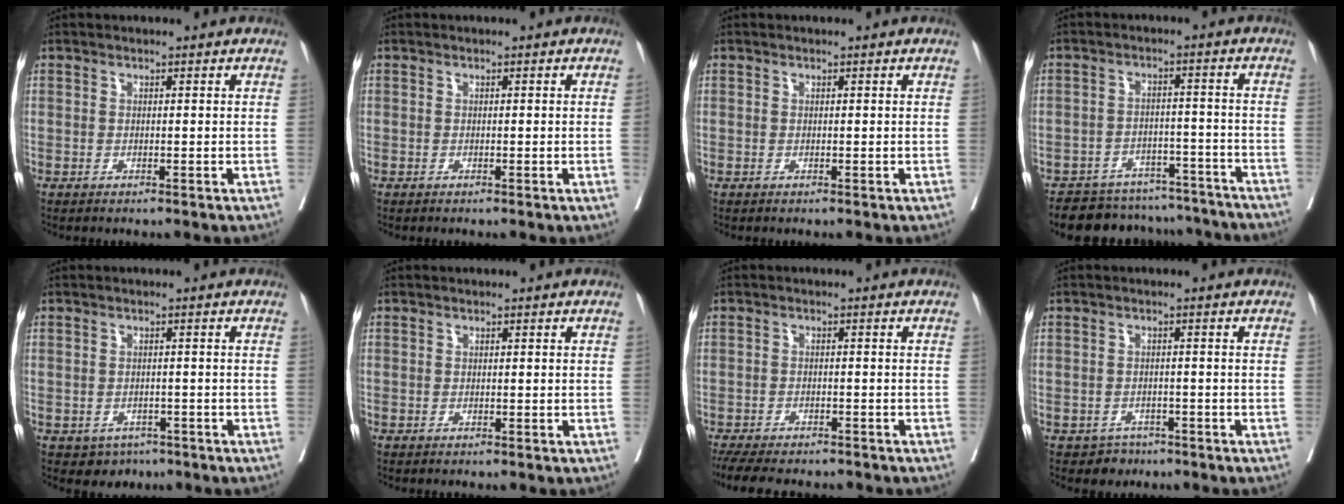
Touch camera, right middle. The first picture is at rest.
{"total": 0.6, "force": [0.0, -0.2, 0.6], "torque": [-0.006, 0.001, 0.001]}
{"total": 0.0}
{"total": 15.0, "force": [-13.7, 5.4, 2.6], "torque": [-0.032, 0.025, -0.172]}
{"total": 3.2, "force": [-1.8, 2.5, 0.6], "torque": [-0.005, 0.006, -0.020]}
{"total": 0.0}
{"total": 12.3, "force": [-10.6, 3.5, 5.2], "torque": [-0.099, -0.010, -0.146]}
{"total": 2.6, "force": [-1.7, 2.0, -0.1], "torque": [-0.002, 0.009, -0.025]}